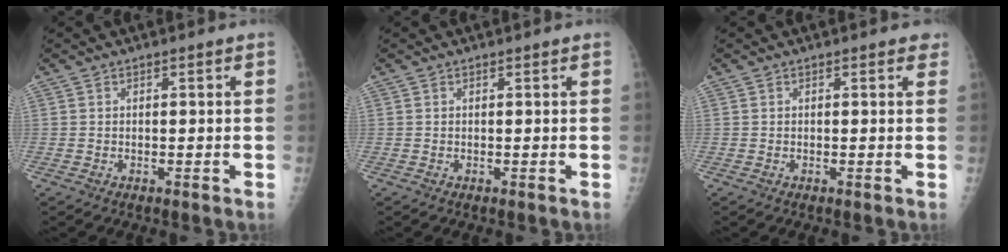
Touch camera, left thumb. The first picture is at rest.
{"total": 0.0}
{"total": 1.1, "force": [0.8, 0.6, 0.5], "torque": [0.005, -0.002, 0.002]}